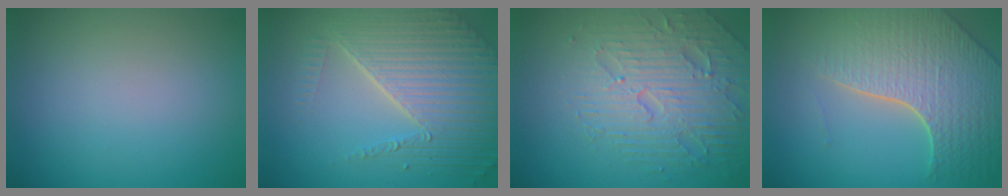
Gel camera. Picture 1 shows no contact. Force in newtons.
{"total": 7.7, "press": 5.4, "slide": 5.5}
{"total": 5.1, "press": 4.9, "slide": 1.2}
{"total": 7.5, "press": 5.7, "slide": 4.9}